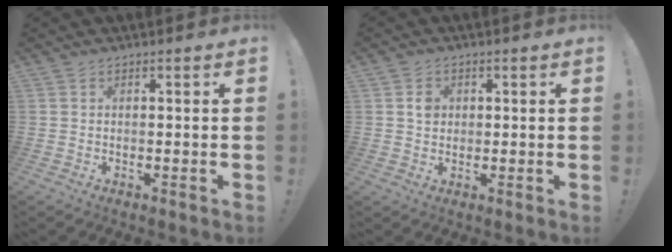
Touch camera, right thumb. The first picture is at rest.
{"total": 3.3, "force": [0.5, 2.9, 1.5], "torque": [-0.002, -0.006, 0.003]}